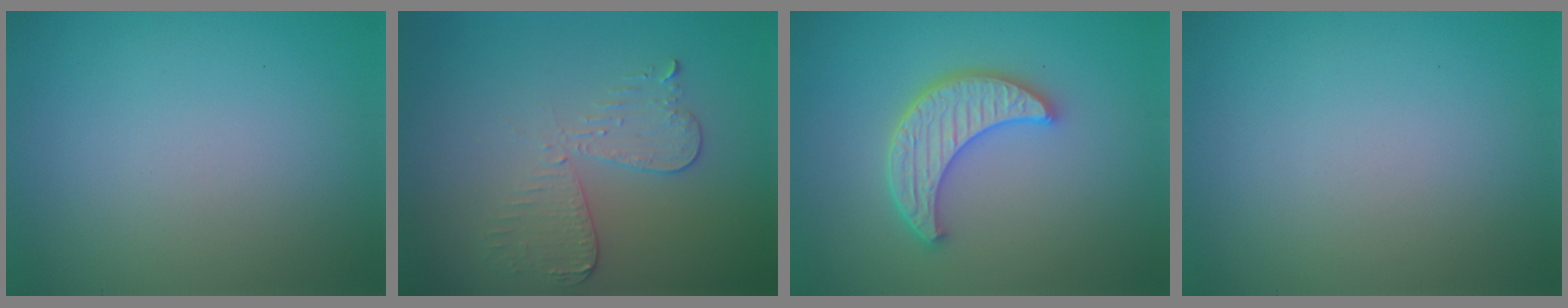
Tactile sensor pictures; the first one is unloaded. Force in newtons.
{"total": 3.0, "press": 2.7, "slide": 1.2}
{"total": 5.0, "press": 4.1, "slide": 2.8}
{"total": 0.0}